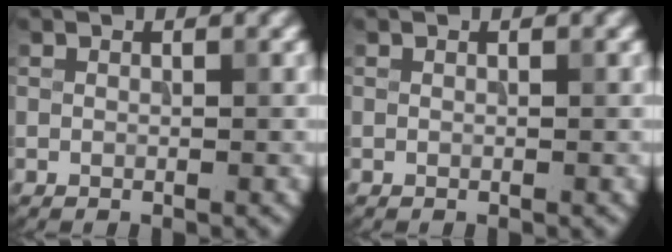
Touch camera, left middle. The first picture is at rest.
{"total": 0.0}